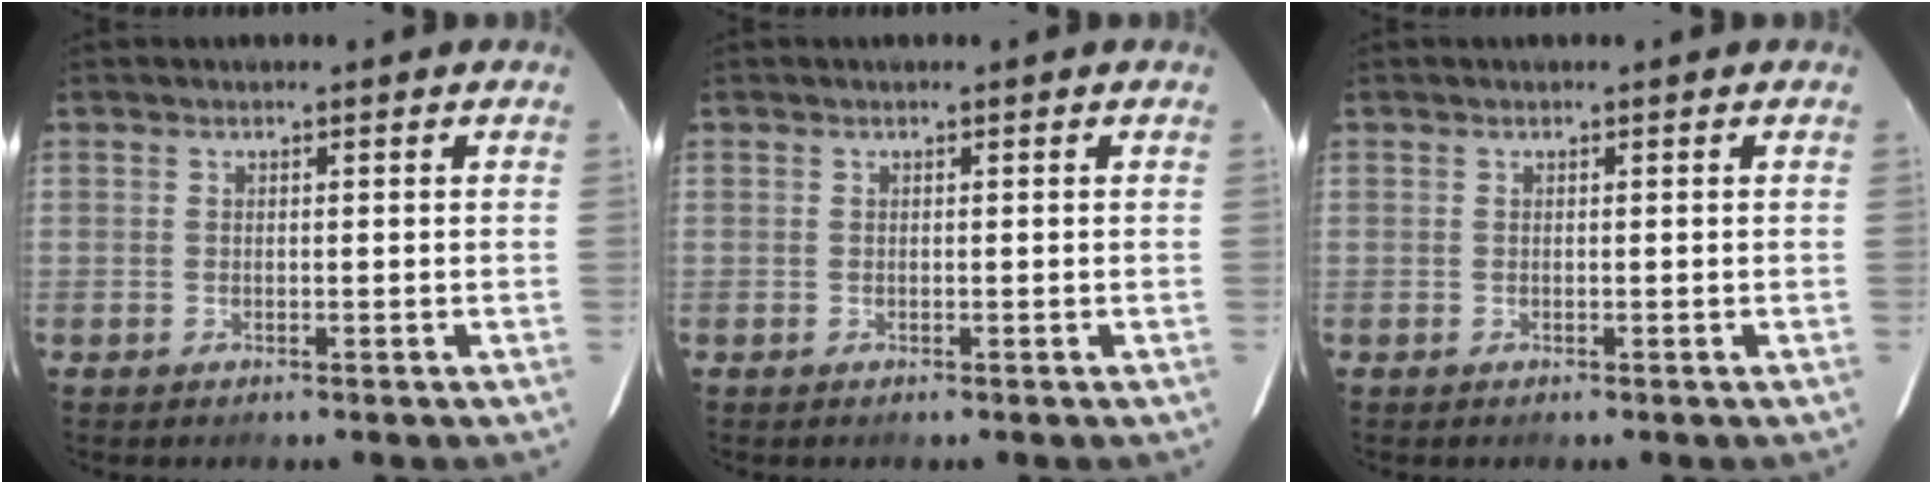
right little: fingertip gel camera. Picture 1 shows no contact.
{"total": 0.0}
{"total": 0.0}